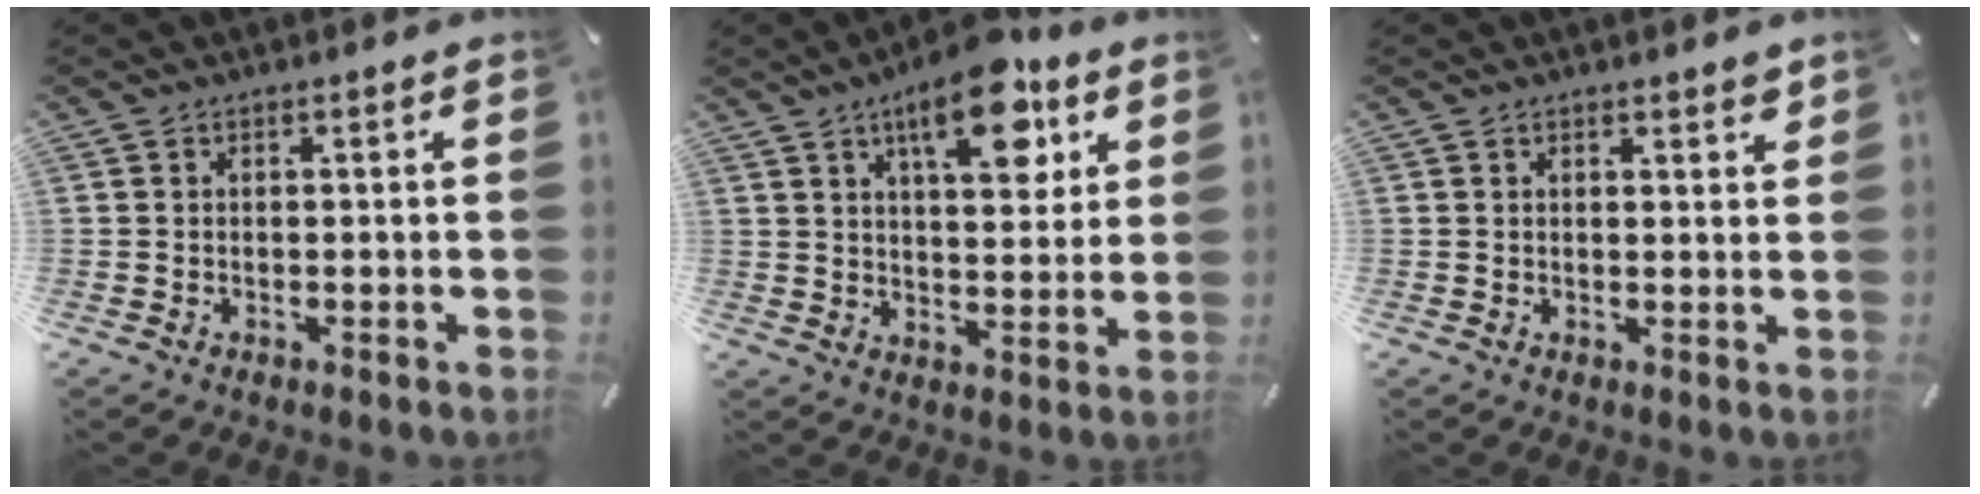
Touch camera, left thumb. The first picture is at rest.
{"total": 15.2, "force": [8.6, 6.8, 10.6], "torque": [-0.146, -0.037, 0.142]}
{"total": 1.9, "force": [1.5, 0.8, 0.9], "torque": [-0.004, -0.009, 0.023]}